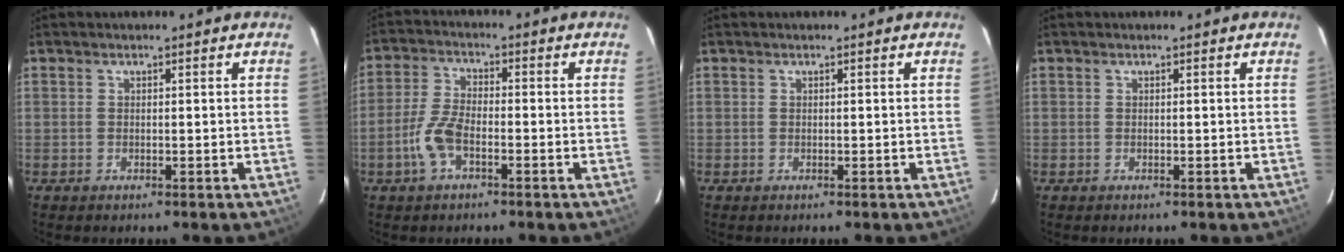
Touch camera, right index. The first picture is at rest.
{"total": 6.7, "force": [-2.9, 3.0, 5.2], "torque": [-0.119, 0.003, -0.058]}
{"total": 0.0}
{"total": 0.0}